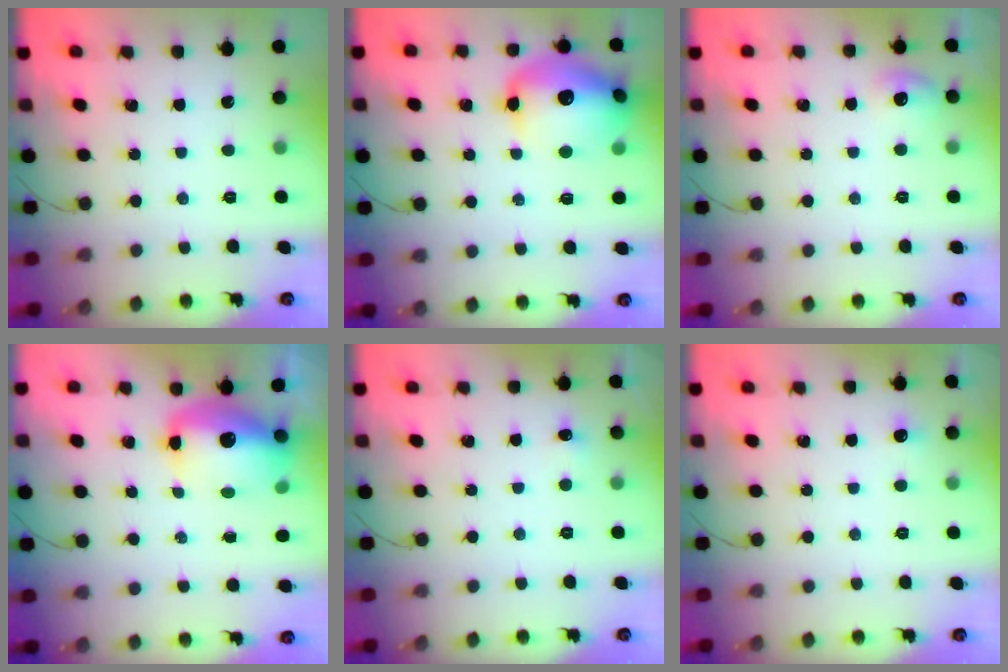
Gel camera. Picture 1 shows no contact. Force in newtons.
{"total": 17.8, "press": 17.6, "slide": 2.3}
{"total": 6.4, "press": 5.8, "slide": 2.7}
{"total": 13.8, "press": 13.3, "slide": 3.4}
{"total": 3.4, "press": 3.3, "slide": 1.0}
{"total": 3.4, "press": 3.1, "slide": 1.3}